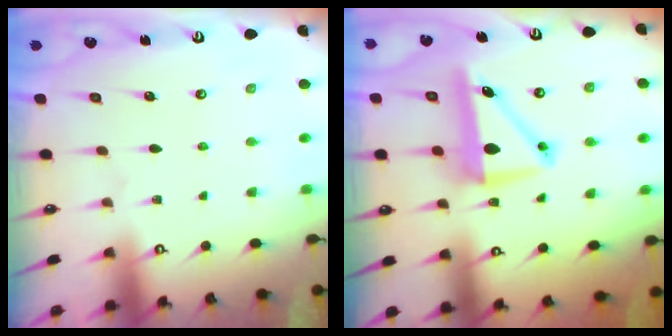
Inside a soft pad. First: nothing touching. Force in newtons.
{"total": 8.7, "press": 8.4, "slide": 2.1}